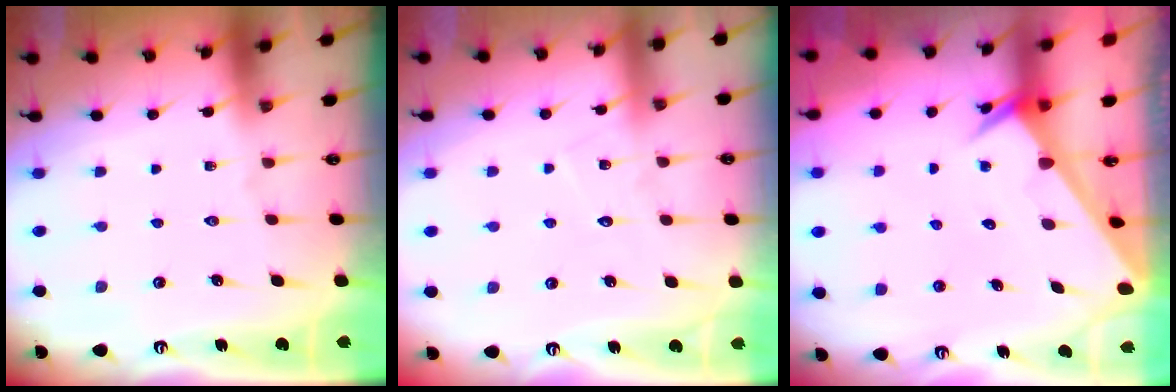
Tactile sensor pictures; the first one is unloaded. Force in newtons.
{"total": 4.6, "press": 4.5, "slide": 0.5}
{"total": 2.4, "press": 2.4, "slide": 0.0}